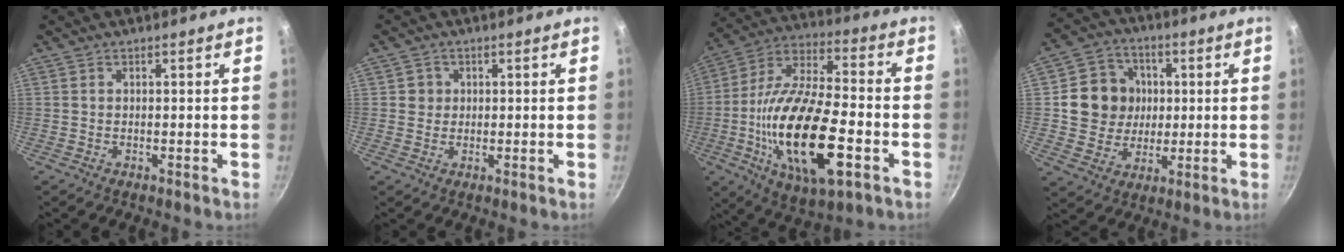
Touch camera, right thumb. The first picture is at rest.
{"total": 2.3, "force": [0.3, 2.3, 0.4], "torque": [0.008, 0.005, 0.002]}
{"total": 24.8, "force": [-6.4, 10.1, 21.7], "torque": [-0.397, 0.016, -0.114]}
{"total": 12.1, "force": [1.5, 11.1, 4.6], "torque": [-0.047, 0.010, 0.023]}